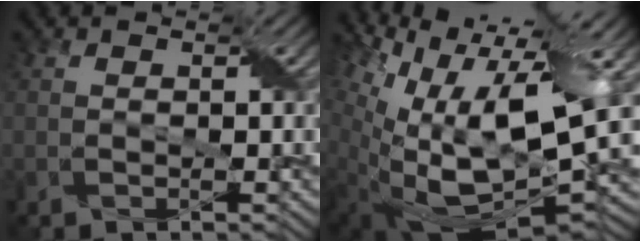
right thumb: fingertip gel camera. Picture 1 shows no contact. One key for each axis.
{"total": 16.0, "fx": 4.7, "fy": 8.0, "fz": 13.0, "tx": -0.266, "ty": -0.013, "tz": 0.097}